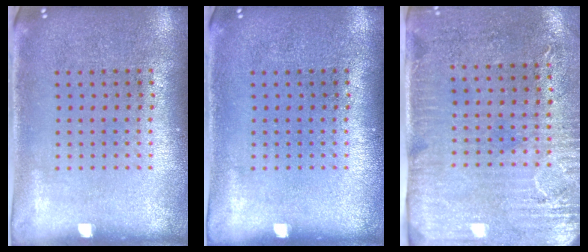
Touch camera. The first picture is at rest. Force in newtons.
{"total": 0.0}
{"total": 3.0, "press": 2.5, "slide": 1.7}